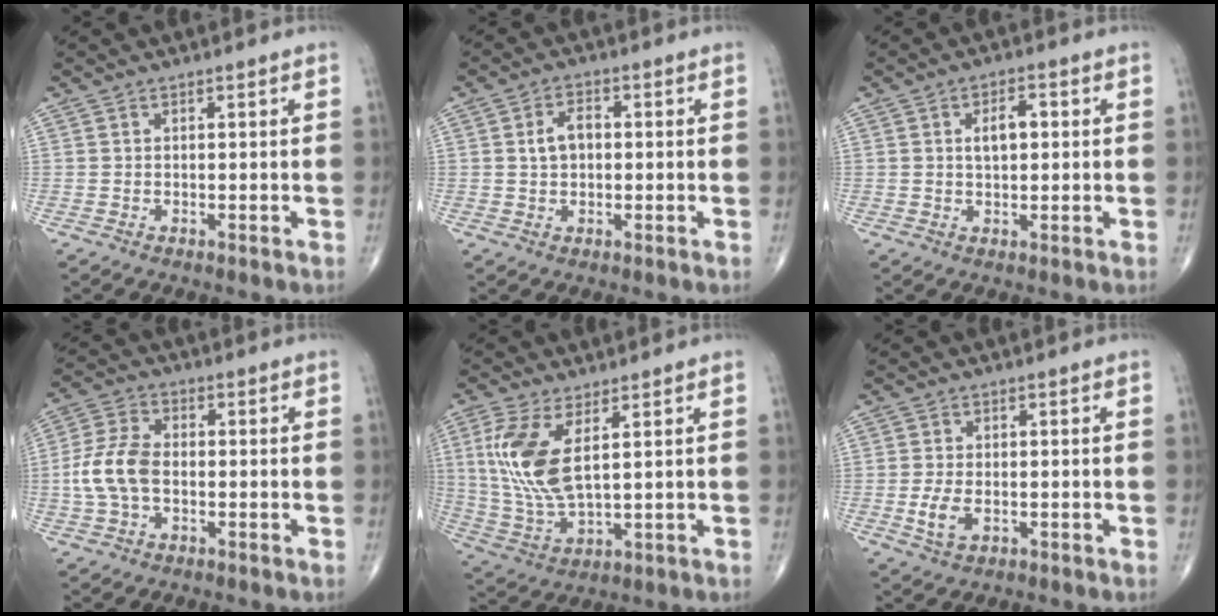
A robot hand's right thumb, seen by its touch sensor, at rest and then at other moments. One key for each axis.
{"total": 4.4, "fx": 0.3, "fy": 2.9, "fz": 3.3, "tx": -0.059, "ty": 0.014, "tz": 0.003}
{"total": 4.7, "fx": 0.7, "fy": 2.5, "fz": 3.9, "tx": -0.062, "ty": 0.006, "tz": 0.011}
{"total": 8.8, "fx": -1.2, "fy": 5.4, "fz": 6.9, "tx": -0.150, "ty": 0.022, "tz": -0.029}
{"total": 12.4, "fx": 3.6, "fy": 4.9, "fz": 10.8, "tx": -0.247, "ty": -0.017, "tz": 0.084}
{"total": 4.2, "fx": -1.0, "fy": 2.4, "fz": 3.3, "tx": -0.071, "ty": -0.005, "tz": -0.016}